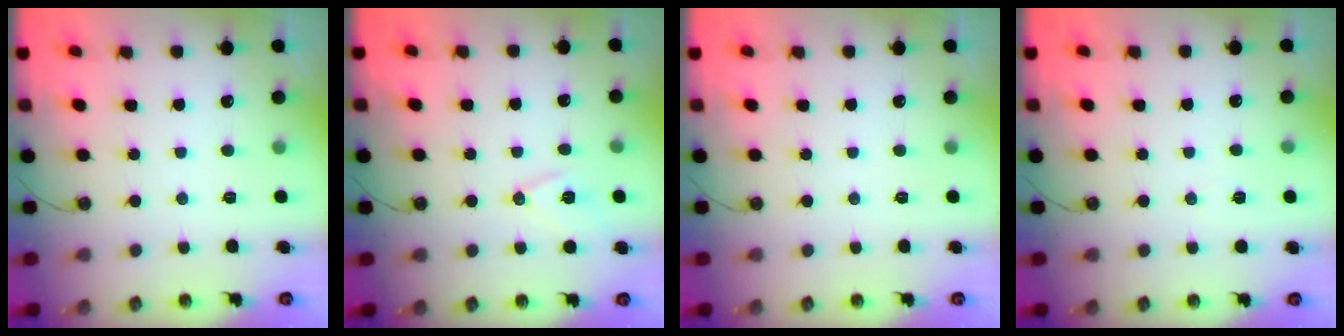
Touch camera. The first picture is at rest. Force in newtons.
{"total": 9.2, "press": 8.5, "slide": 3.6}
{"total": 0.0}
{"total": 3.9, "press": 2.3, "slide": 3.2}